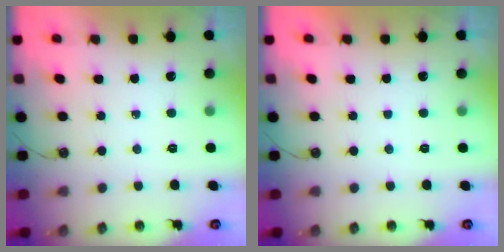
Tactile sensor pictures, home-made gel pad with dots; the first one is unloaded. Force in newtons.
{"total": 0.0}